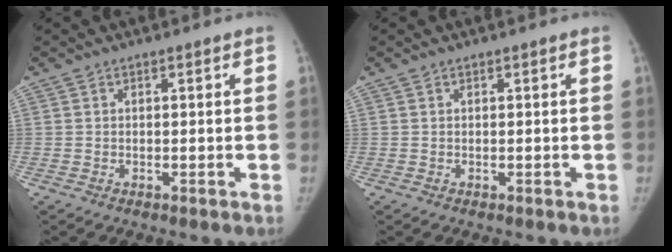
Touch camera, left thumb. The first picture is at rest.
{"total": 0.0}